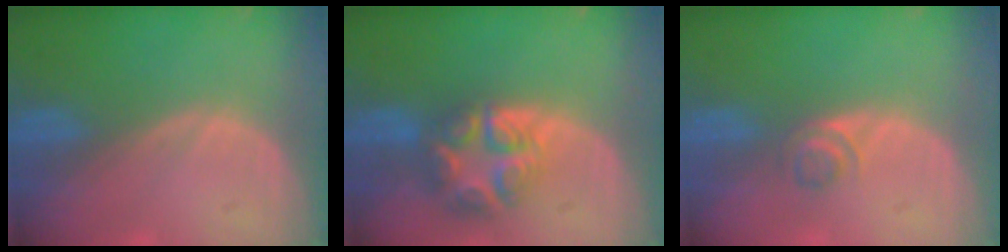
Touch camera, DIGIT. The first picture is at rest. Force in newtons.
{"total": 8.0, "press": 7.0, "slide": 3.9}
{"total": 2.3, "press": 2.1, "slide": 1.0}